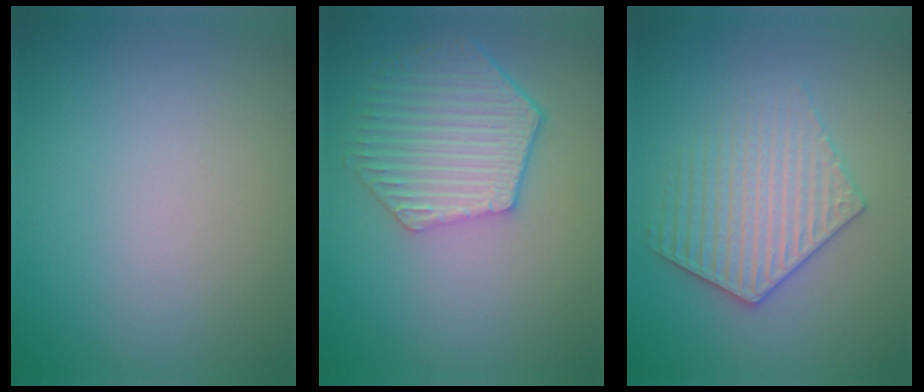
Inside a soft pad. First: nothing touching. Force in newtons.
{"total": 5.7, "press": 4.6, "slide": 3.4}
{"total": 3.6, "press": 3.6, "slide": 0.7}